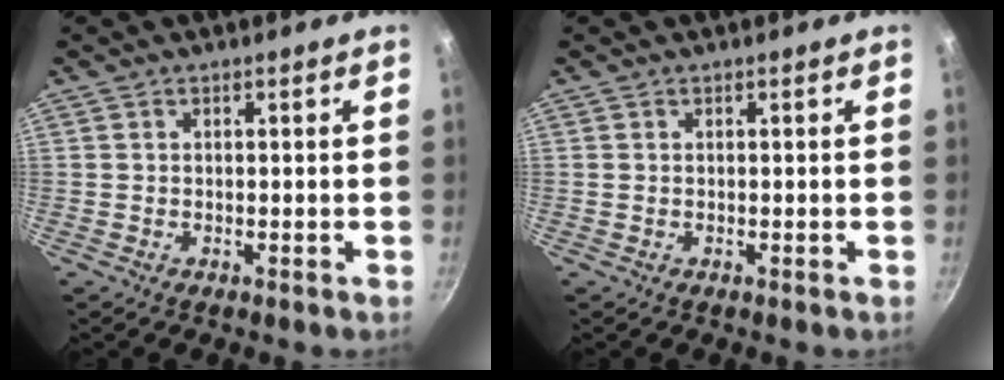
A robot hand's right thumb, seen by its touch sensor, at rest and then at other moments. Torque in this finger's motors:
{"motor_torque": [-0.27, 0.07, 0.28, 0.06, 0.04]}